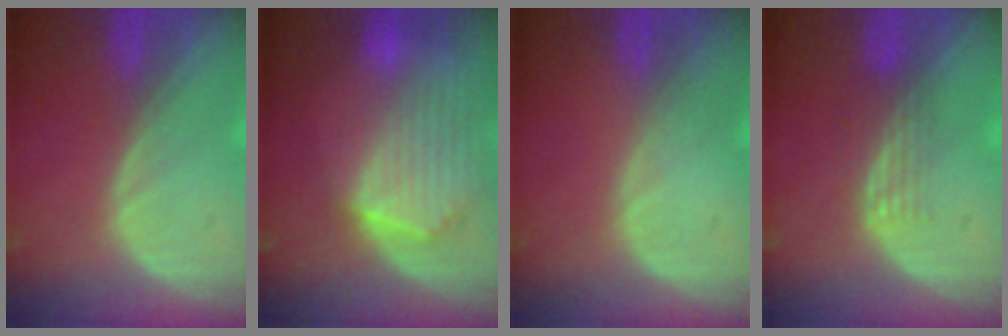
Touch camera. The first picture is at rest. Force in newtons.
{"total": 10.2, "press": 8.9, "slide": 5.0}
{"total": 0.0}
{"total": 3.3, "press": 2.8, "slide": 1.8}